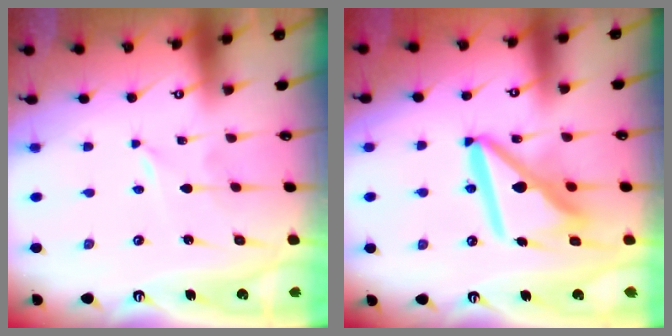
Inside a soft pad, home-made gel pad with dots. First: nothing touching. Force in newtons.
{"total": 14.0, "press": 13.9, "slide": 1.8}